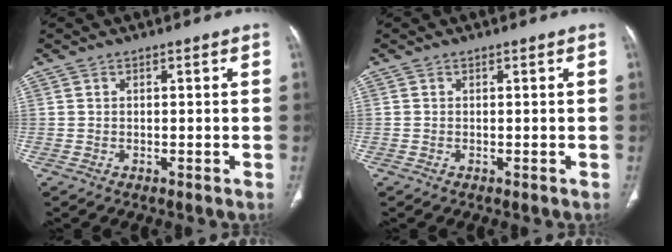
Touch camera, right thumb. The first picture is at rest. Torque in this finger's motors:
{"motor_torque": [-0.01, -0.15, 0.18, 0.55, -0.01]}